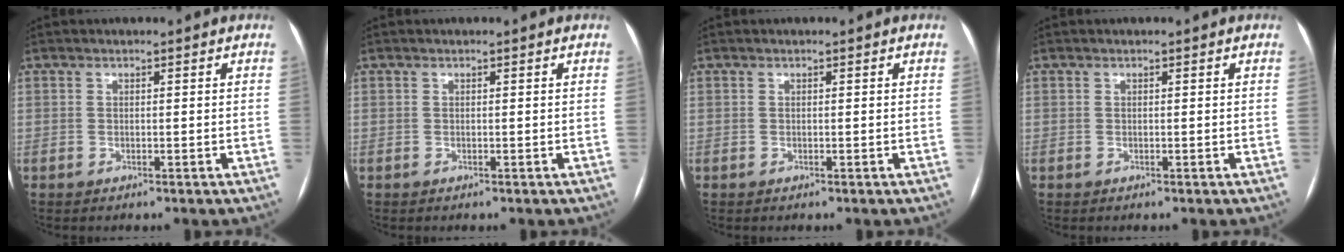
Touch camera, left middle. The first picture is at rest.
{"total": 0.0}
{"total": 0.0}
{"total": 0.0}